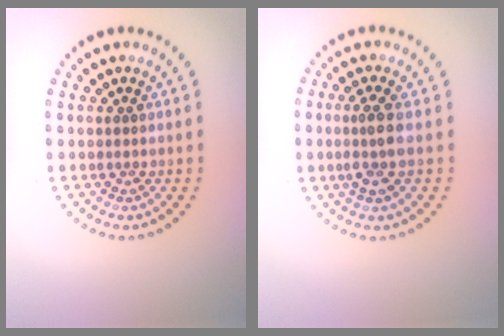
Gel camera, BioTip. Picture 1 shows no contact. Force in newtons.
{"total": 2.3, "press": 1.9, "slide": 1.3}